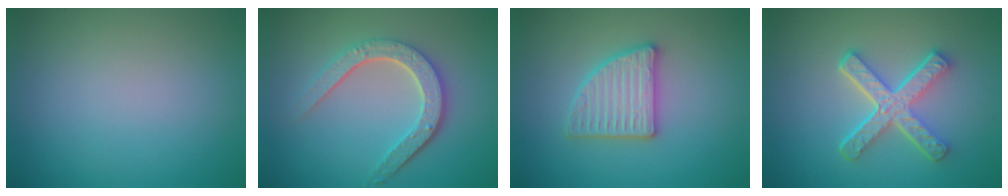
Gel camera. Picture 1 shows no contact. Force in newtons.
{"total": 4.6, "press": 3.5, "slide": 3.0}
{"total": 3.6, "press": 3.5, "slide": 0.5}
{"total": 5.1, "press": 3.9, "slide": 3.3}